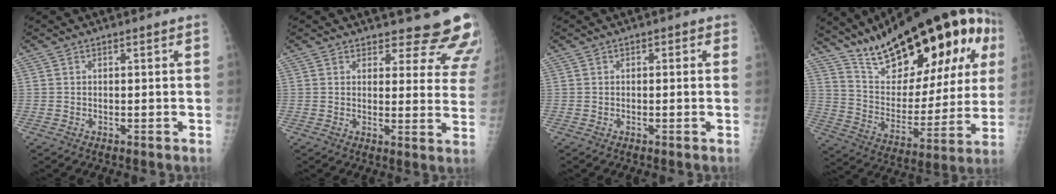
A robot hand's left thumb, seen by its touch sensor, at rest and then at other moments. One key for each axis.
{"total": 14.0, "fx": 13.0, "fy": 4.1, "fz": 3.2, "tx": 0.014, "ty": -0.102, "tz": 0.128}
{"total": 1.1, "fx": 0.3, "fy": 0.7, "fz": 0.8, "tx": -0.004, "ty": 0.003, "tz": -0.002}
{"total": 30.8, "fx": 16.2, "fy": 11.4, "fz": 23.5, "tx": -0.320, "ty": -0.031, "tz": 0.264}